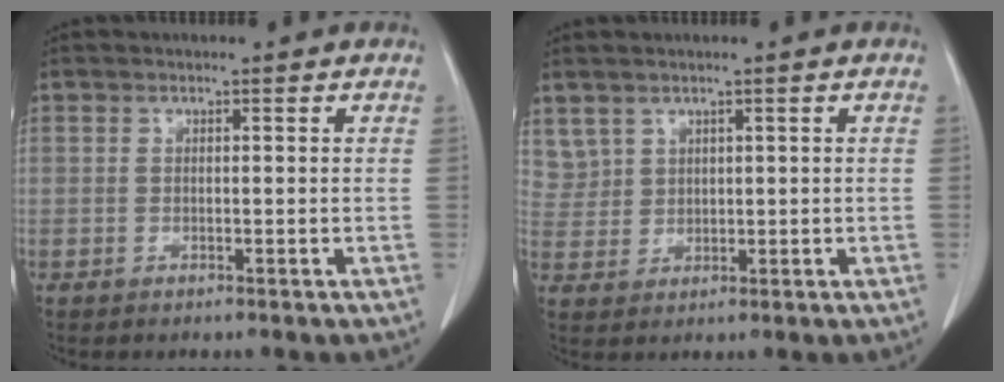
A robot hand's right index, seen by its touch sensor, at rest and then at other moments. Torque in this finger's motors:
{"motor_torque": [-0.37, 0.39, -0.09, -0.03]}